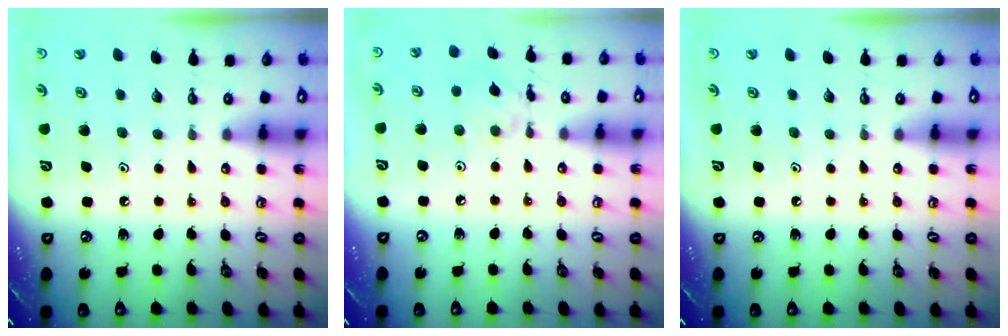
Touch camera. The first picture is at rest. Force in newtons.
{"total": 6.2, "press": 6.2, "slide": 0.3}
{"total": 0.0}